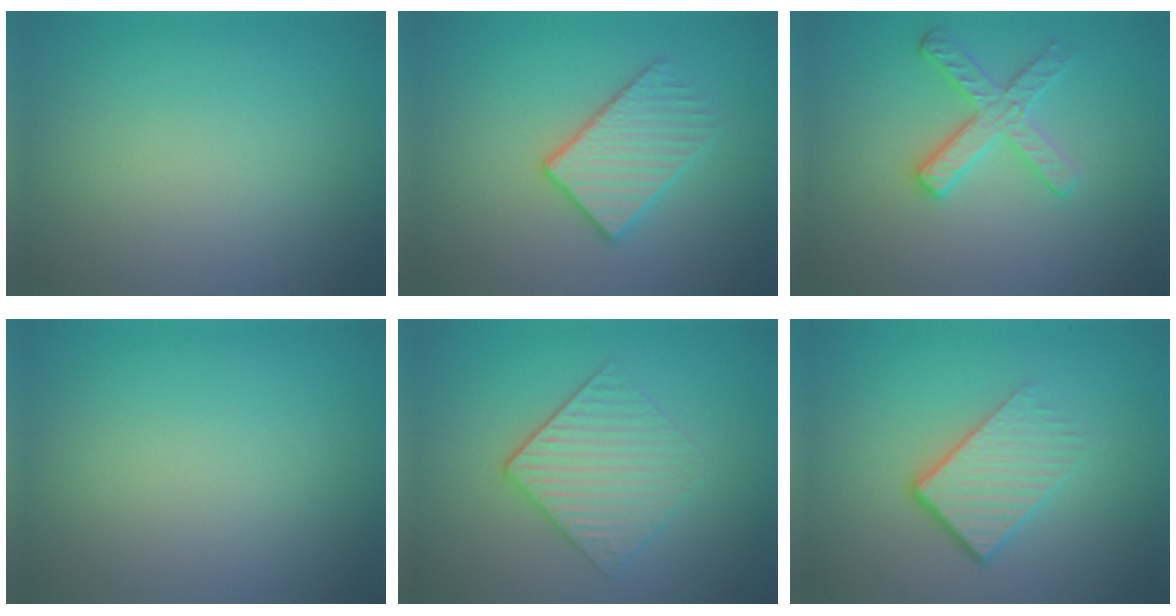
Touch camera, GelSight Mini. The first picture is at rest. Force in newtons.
{"total": 3.0, "press": 2.9, "slide": 0.8}
{"total": 2.9, "press": 2.8, "slide": 0.6}
{"total": 0.0}
{"total": 3.6, "press": 3.1, "slide": 1.8}
{"total": 4.4, "press": 2.8, "slide": 3.4}